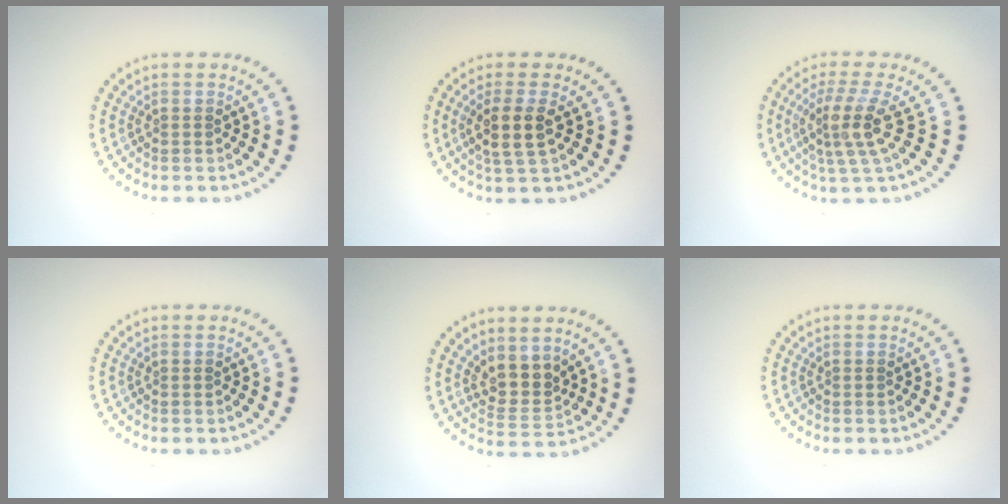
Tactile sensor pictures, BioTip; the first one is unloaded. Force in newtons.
{"total": 2.9, "press": 2.5, "slide": 1.4}
{"total": 3.9, "press": 2.7, "slide": 2.7}
{"total": 0.0}
{"total": 3.0, "press": 2.4, "slide": 1.8}
{"total": 0.0}